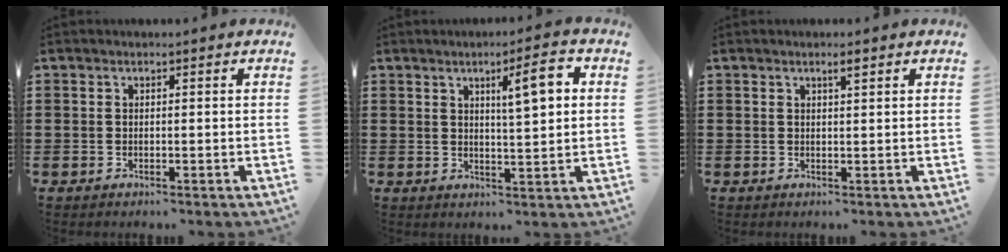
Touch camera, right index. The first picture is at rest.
{"total": 6.8, "force": [2.4, 1.4, 6.2], "torque": [-0.099, -0.003, 0.031]}
{"total": 1.3, "force": [0.8, 0.1, 1.0], "torque": [-0.012, -0.002, 0.012]}